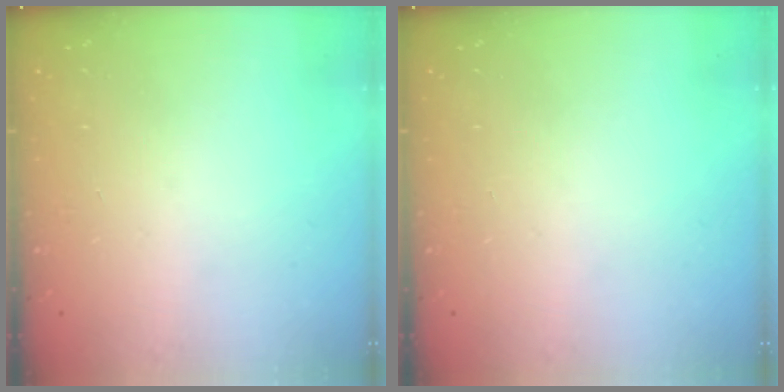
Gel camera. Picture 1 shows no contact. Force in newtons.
{"total": 0.0}